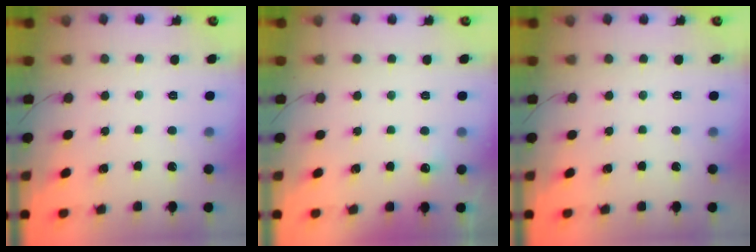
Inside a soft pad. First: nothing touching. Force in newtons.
{"total": 3.7, "press": 3.6, "slide": 1.1}
{"total": 0.0}